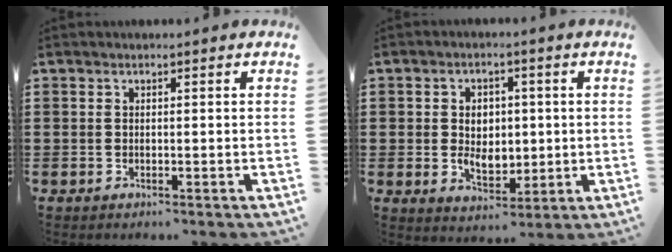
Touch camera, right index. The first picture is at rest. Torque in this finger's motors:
{"motor_torque": [2.14, 0.00, 0.22, 0.07]}